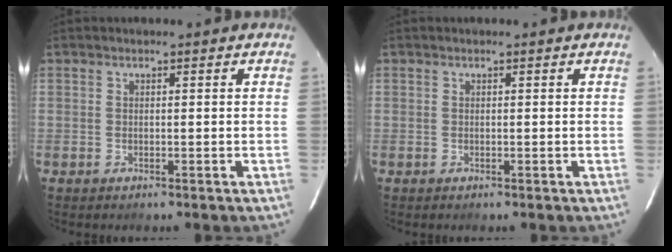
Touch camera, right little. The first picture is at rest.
{"total": 0.0}